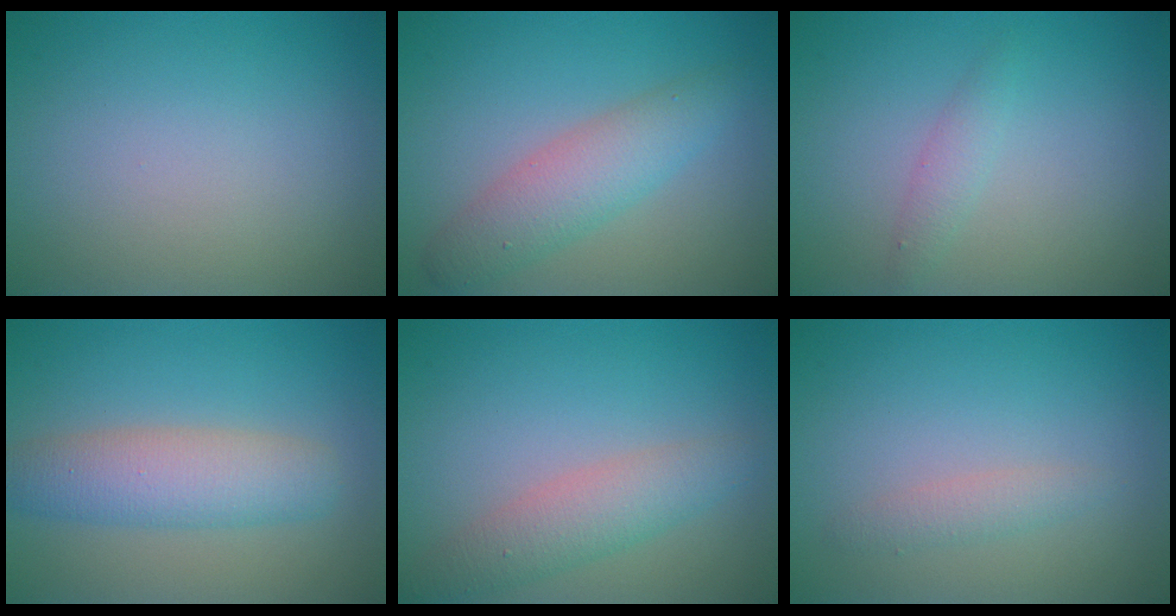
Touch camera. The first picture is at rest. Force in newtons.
{"total": 4.1, "press": 4.1, "slide": 0.0}
{"total": 1.4, "press": 1.4, "slide": 0.1}
{"total": 4.8, "press": 4.8, "slide": 0.2}
{"total": 3.4, "press": 3.4, "slide": 0.0}
{"total": 1.4, "press": 1.4, "slide": 0.1}